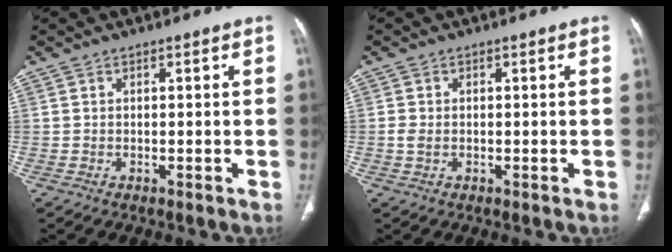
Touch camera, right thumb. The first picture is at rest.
{"total": 1.8, "force": [-0.3, 1.2, 1.3], "torque": [-0.036, 0.004, -0.006]}